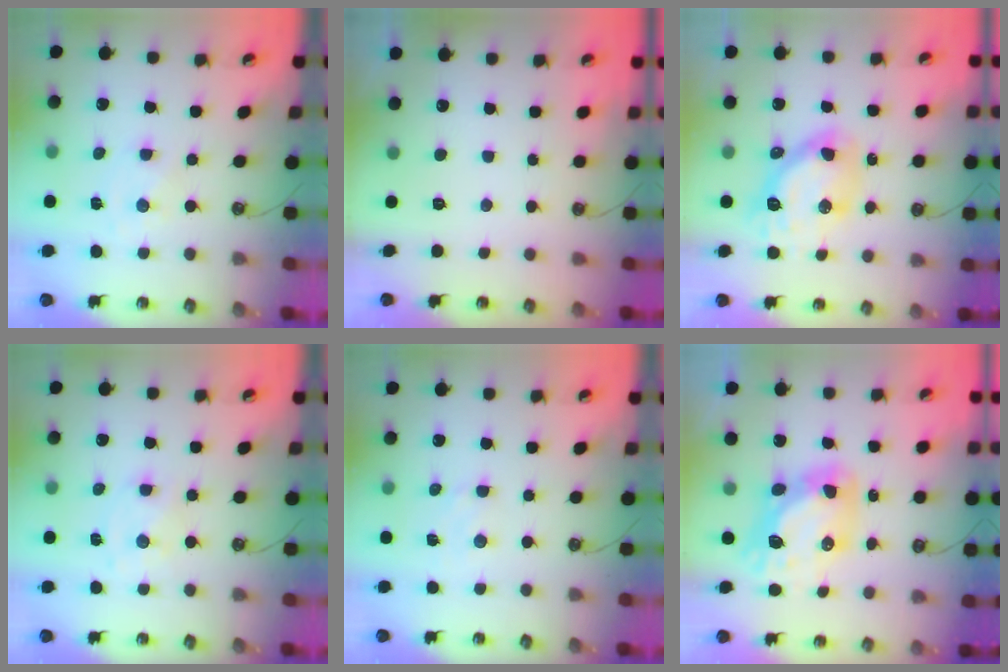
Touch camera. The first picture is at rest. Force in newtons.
{"total": 0.0}
{"total": 12.8, "press": 12.7, "slide": 1.3}
{"total": 1.6, "press": 1.6, "slide": 0.3}
{"total": 1.7, "press": 1.7, "slide": 0.3}
{"total": 12.8, "press": 12.7, "slide": 1.3}